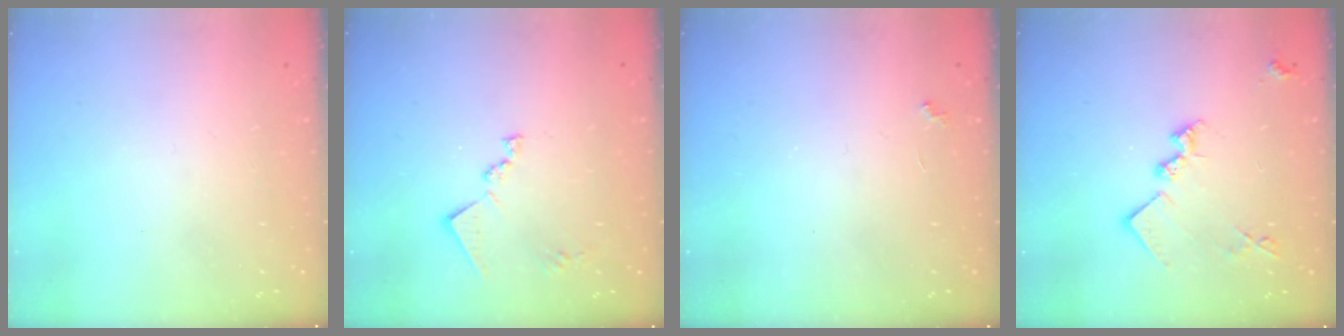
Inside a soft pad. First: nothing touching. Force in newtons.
{"total": 11.6, "press": 11.6, "slide": 0.7}
{"total": 2.3, "press": 2.3, "slide": 0.4}
{"total": 12.7, "press": 12.7, "slide": 0.7}